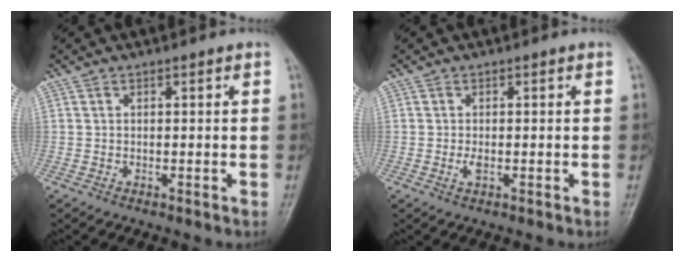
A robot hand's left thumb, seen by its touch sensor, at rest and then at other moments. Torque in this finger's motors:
{"motor_torque": [-0.04, 0.06, 0.06, -0.01, 0.00]}